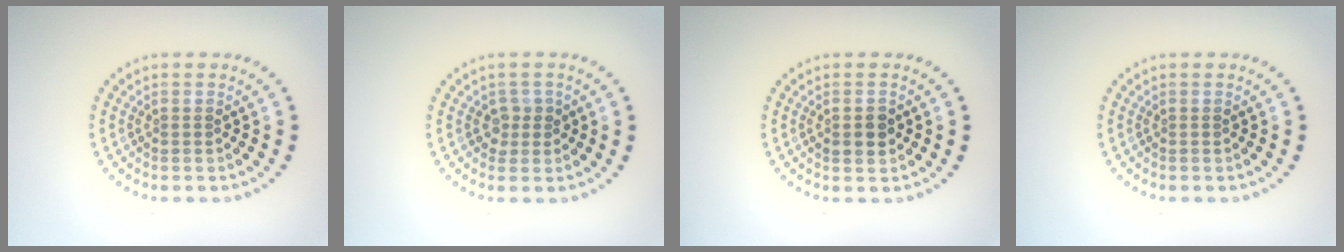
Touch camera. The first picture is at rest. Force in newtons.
{"total": 1.5, "press": 1.3, "slide": 0.7}
{"total": 2.2, "press": 2.2, "slide": 0.2}
{"total": 0.0}